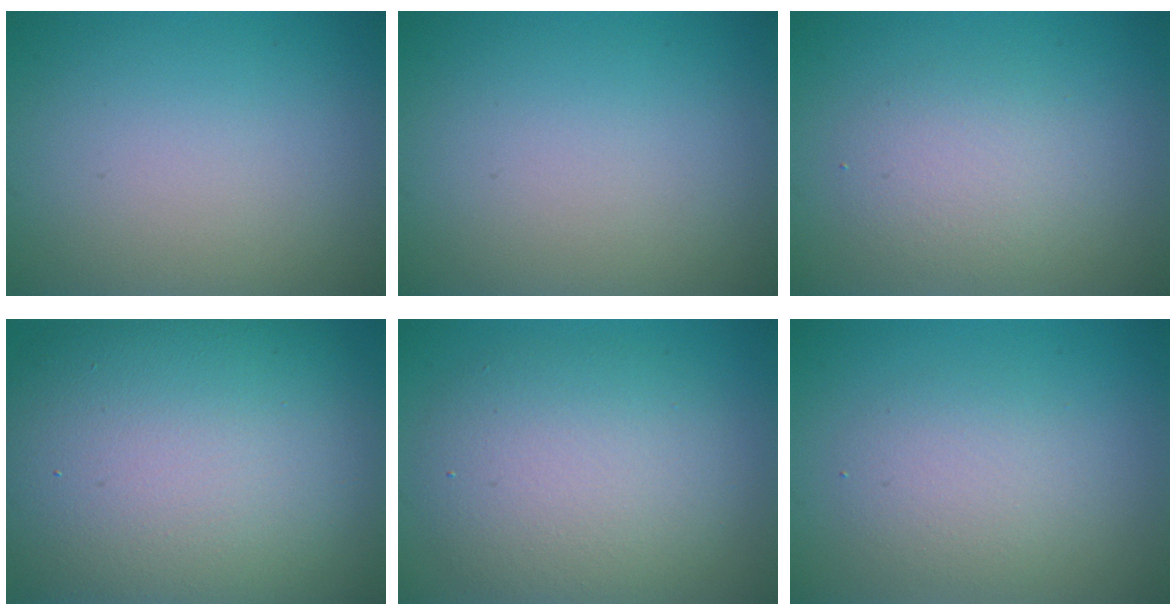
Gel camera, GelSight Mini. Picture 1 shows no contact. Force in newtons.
{"total": 0.0}
{"total": 2.6, "press": 2.6, "slide": 0.2}
{"total": 18.0, "press": 18.0, "slide": 0.8}
{"total": 6.7, "press": 6.7, "slide": 0.2}
{"total": 2.6, "press": 2.6, "slide": 0.2}